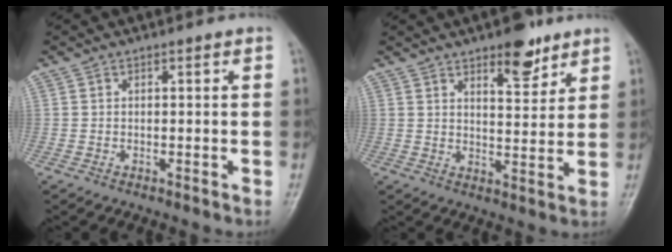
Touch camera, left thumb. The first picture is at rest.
{"total": 7.9, "force": [5.3, 3.1, 5.1], "torque": [-0.051, -0.034, 0.076]}